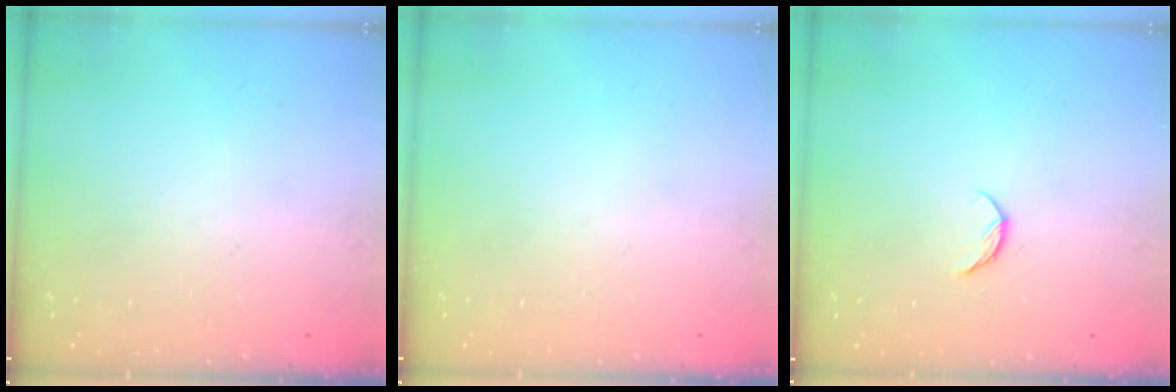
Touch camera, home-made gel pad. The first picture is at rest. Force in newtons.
{"total": 0.0}
{"total": 4.6, "press": 4.6, "slide": 0.5}